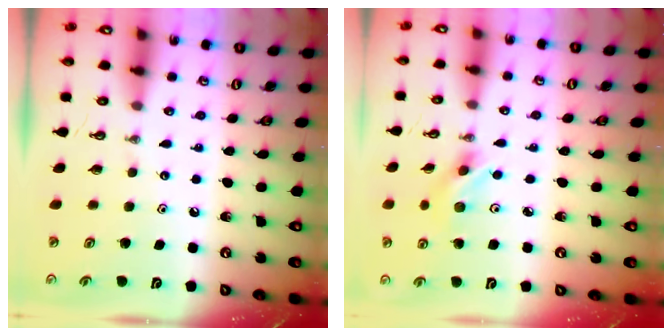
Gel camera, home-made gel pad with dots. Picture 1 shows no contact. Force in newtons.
{"total": 3.8, "press": 3.8, "slide": 0.3}